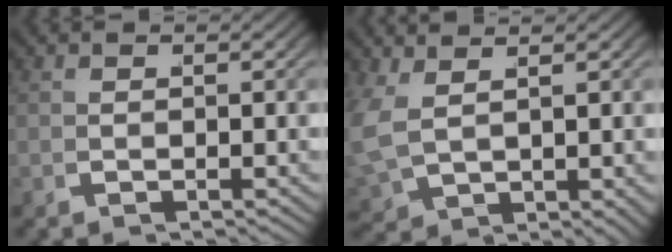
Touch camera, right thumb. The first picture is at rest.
{"total": 4.8, "force": [1.5, 3.4, 3.1], "torque": [-0.090, -0.024, 0.048]}